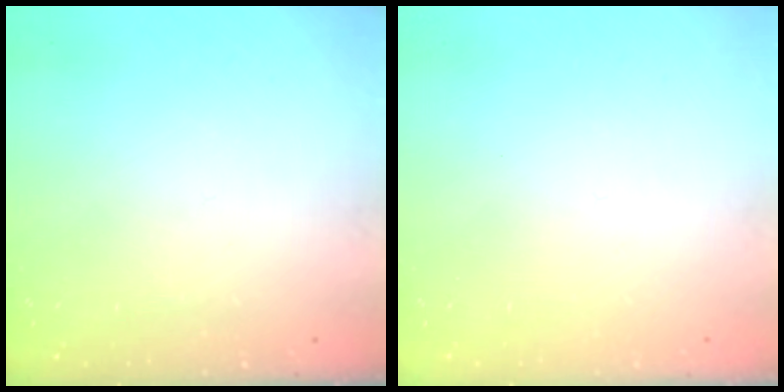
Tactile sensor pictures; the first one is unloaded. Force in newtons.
{"total": 1.6, "press": 1.6, "slide": 0.1}